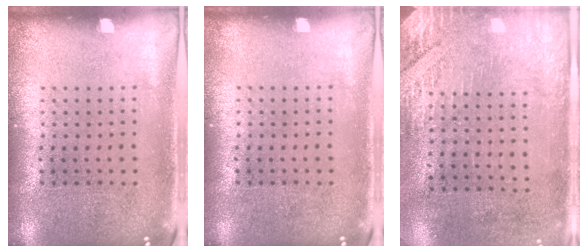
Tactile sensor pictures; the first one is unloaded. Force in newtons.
{"total": 0.0}
{"total": 2.9, "press": 2.5, "slide": 1.5}